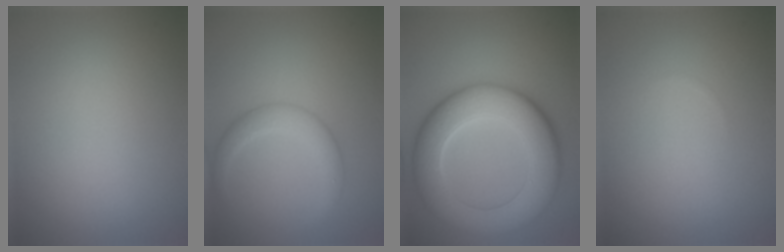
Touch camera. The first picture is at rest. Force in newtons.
{"total": 2.8, "press": 2.8, "slide": 0.2}
{"total": 10.2, "press": 10.2, "slide": 0.6}
{"total": 0.0}